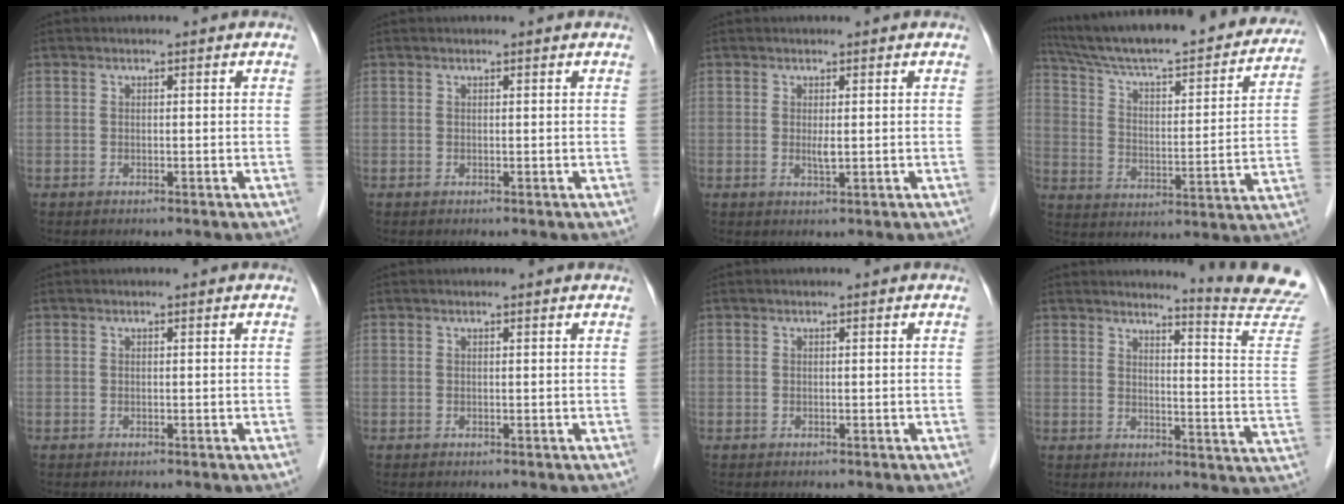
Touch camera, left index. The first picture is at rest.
{"total": 0.6, "force": [0.6, 0.0, 0.1], "torque": [-0.004, 0.001, 0.007]}
{"total": 1.3, "force": [0.2, 0.2, 1.3], "torque": [-0.029, -0.003, 0.006]}
{"total": 29.9, "force": [26.1, 4.9, 13.9], "torque": [-0.224, -0.023, 0.354]}
{"total": 0.0}
{"total": 0.9, "force": [0.9, 0.0, 0.2], "torque": [-0.009, 0.004, 0.010]}
{"total": 0.0}
{"total": 13.1, "force": [12.8, -2.1, 1.5], "torque": [-0.021, -0.122, 0.132]}